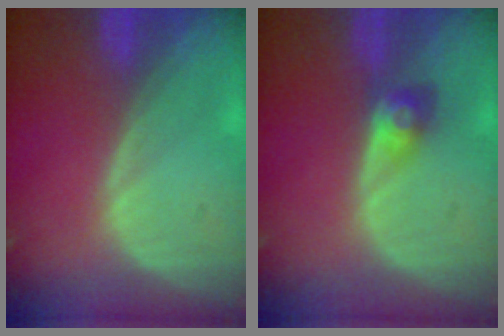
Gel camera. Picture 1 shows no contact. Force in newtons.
{"total": 3.0, "press": 2.6, "slide": 1.5}